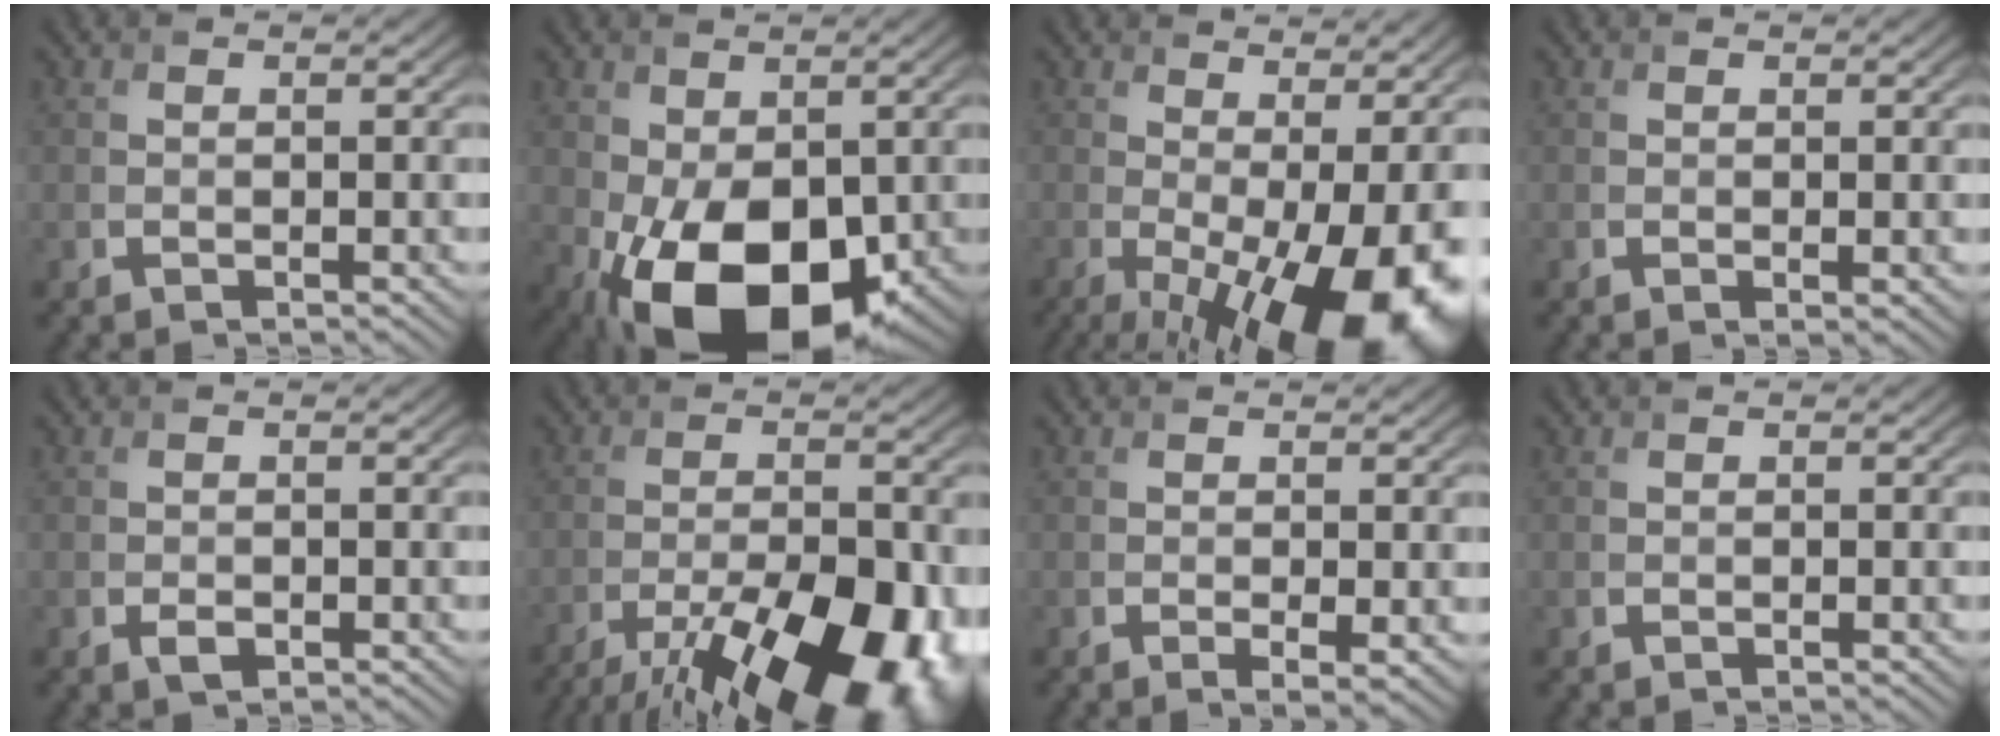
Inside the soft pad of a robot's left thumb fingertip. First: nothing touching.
{"total": 13.5, "force": [-4.1, 7.9, 10.2], "torque": [-0.177, -0.028, -0.058]}
{"total": 17.6, "force": [-4.8, 7.2, 15.3], "torque": [-0.209, -0.045, -0.032]}
{"total": 0.6, "force": [0.0, 0.1, 0.6], "torque": [-0.011, -0.003, -0.001]}
{"total": 1.2, "force": [-0.6, 0.7, 0.7], "torque": [-0.015, -0.002, -0.009]}
{"total": 18.2, "force": [-11.3, 7.0, 12.4], "torque": [-0.170, -0.033, -0.156]}
{"total": 1.9, "force": [-0.3, 0.4, 1.8], "torque": [-0.035, -0.007, -0.002]}
{"total": 0.0}